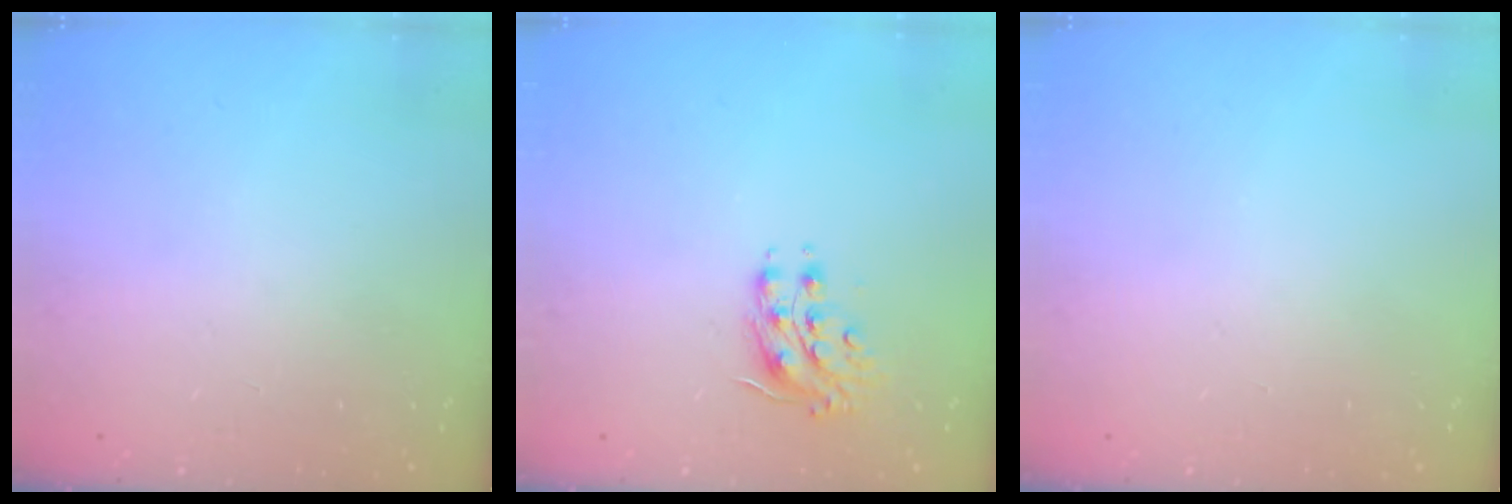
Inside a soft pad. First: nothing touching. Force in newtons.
{"total": 8.2, "press": 8.2, "slide": 0.4}
{"total": 0.0}